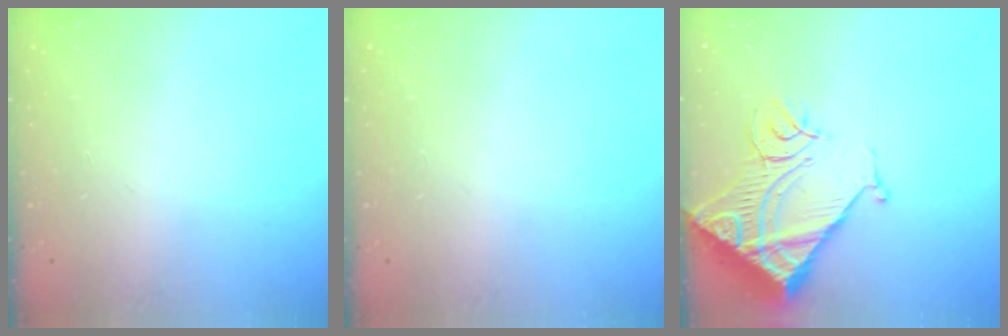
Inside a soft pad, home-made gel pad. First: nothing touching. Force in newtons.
{"total": 0.0}
{"total": 16.6, "press": 16.5, "slide": 1.7}